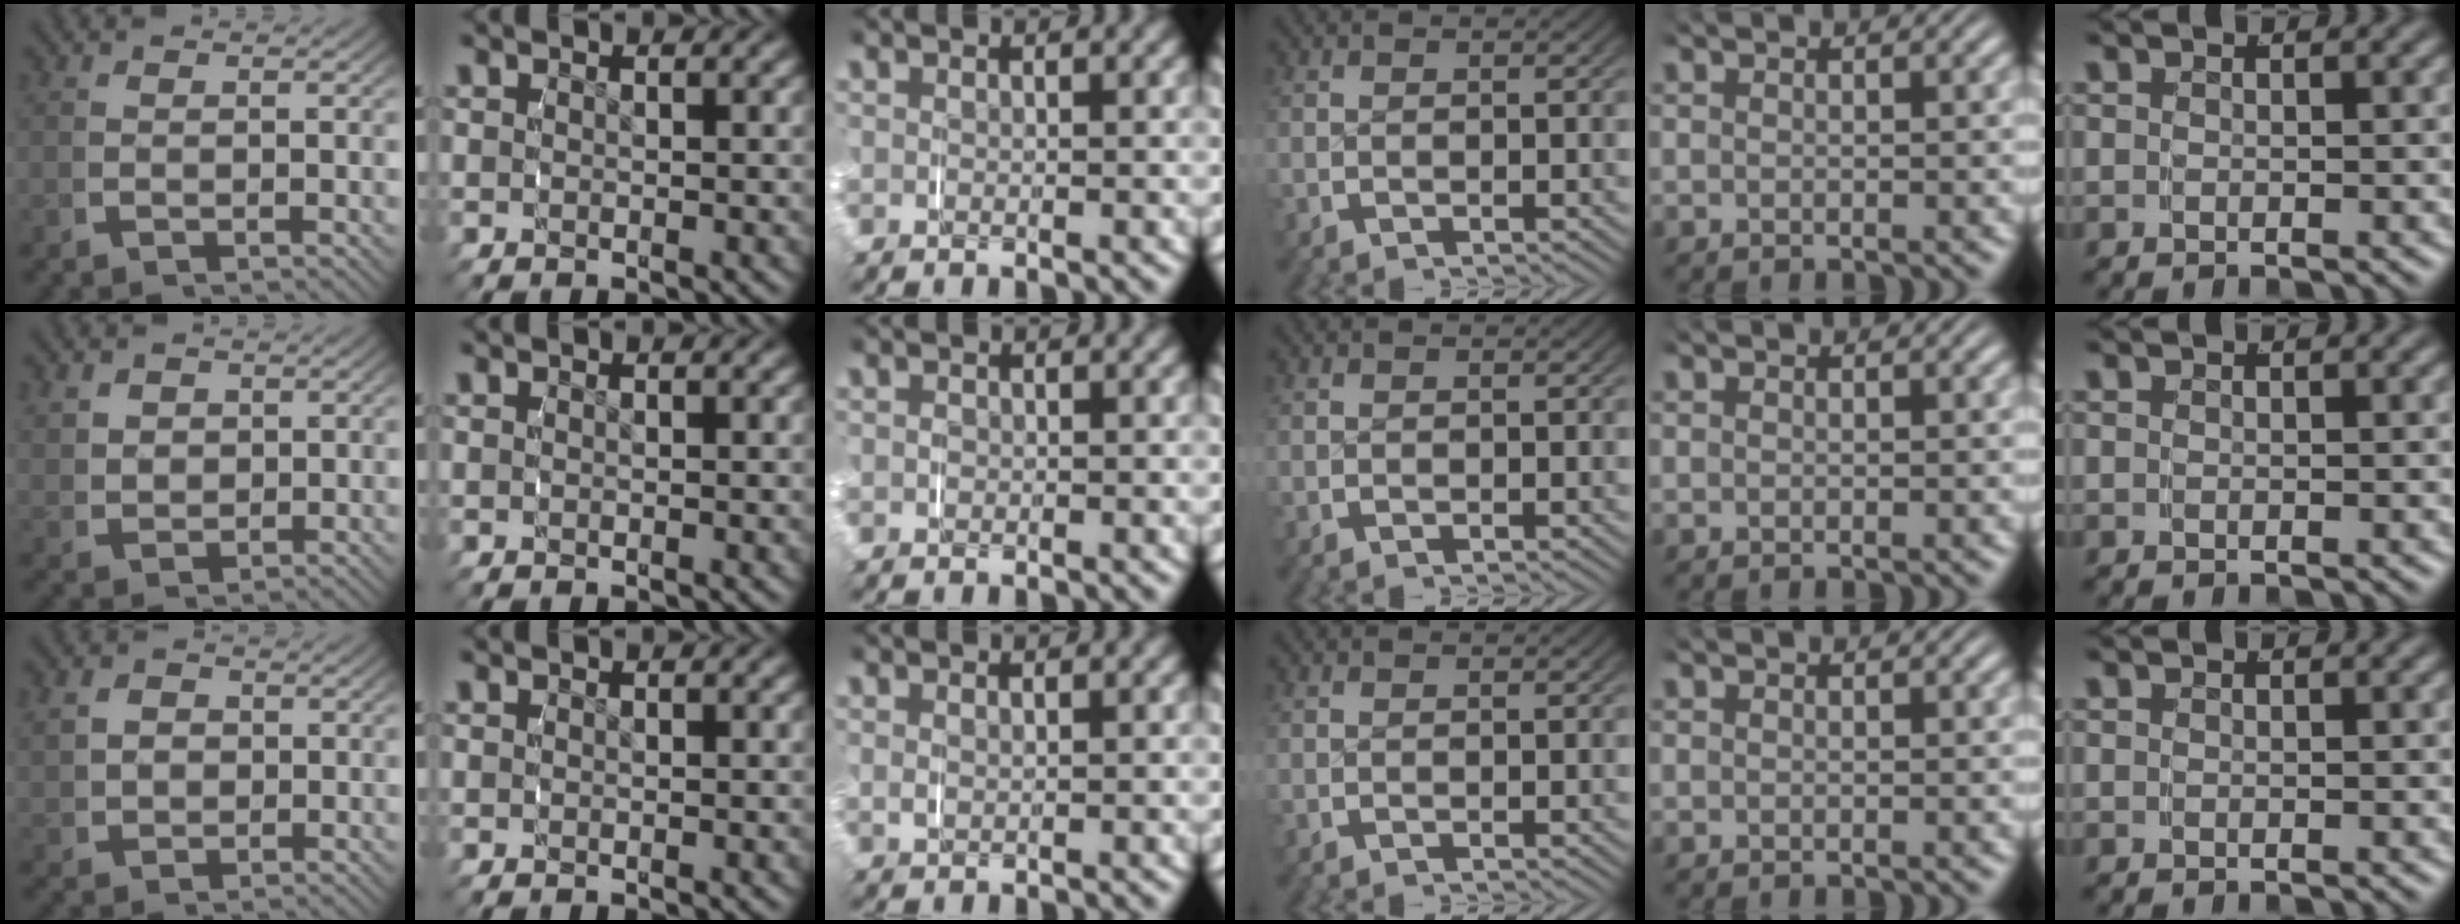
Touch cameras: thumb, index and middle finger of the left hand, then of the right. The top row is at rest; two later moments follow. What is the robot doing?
{"motion": "grasp_and_lifting", "object": "shorts"}